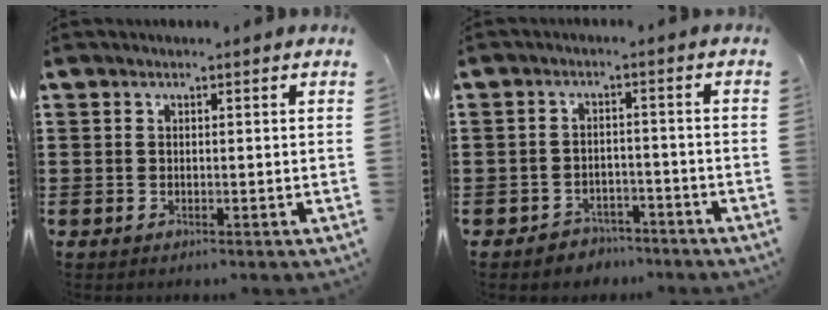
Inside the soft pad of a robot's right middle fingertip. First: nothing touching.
{"total": 3.2, "force": [-3.1, 0.7, -0.3], "torque": [-0.007, -0.001, -0.067]}